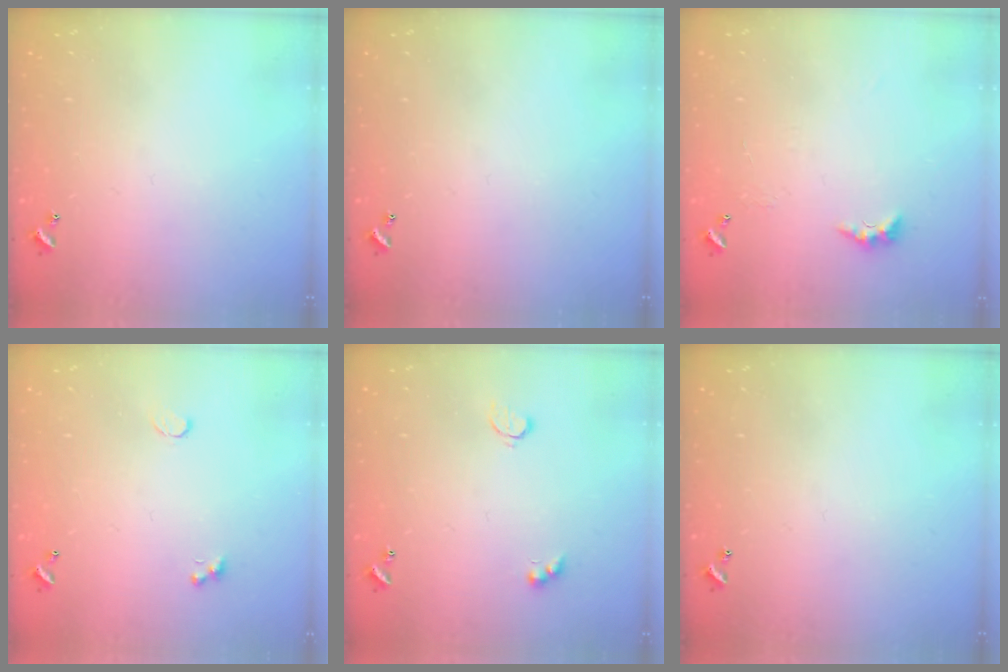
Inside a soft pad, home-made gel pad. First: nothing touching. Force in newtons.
{"total": 0.0}
{"total": 3.0, "press": 2.9, "slide": 0.7}
{"total": 0.6, "press": 0.4, "slide": 0.4}
{"total": 4.5, "press": 4.5, "slide": 0.8}
{"total": 0.0}